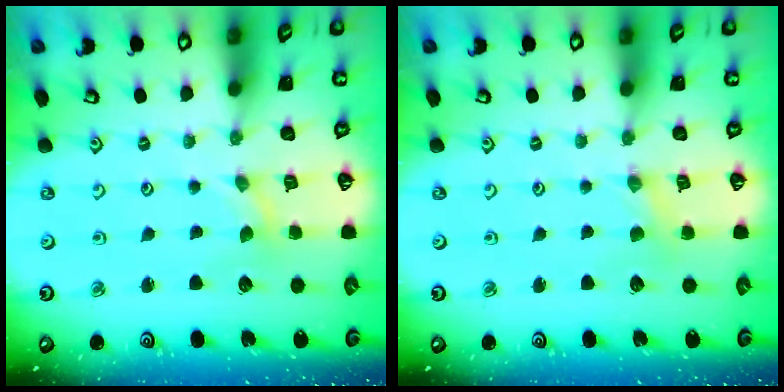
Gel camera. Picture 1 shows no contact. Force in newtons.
{"total": 1.7, "press": 1.6, "slide": 0.4}